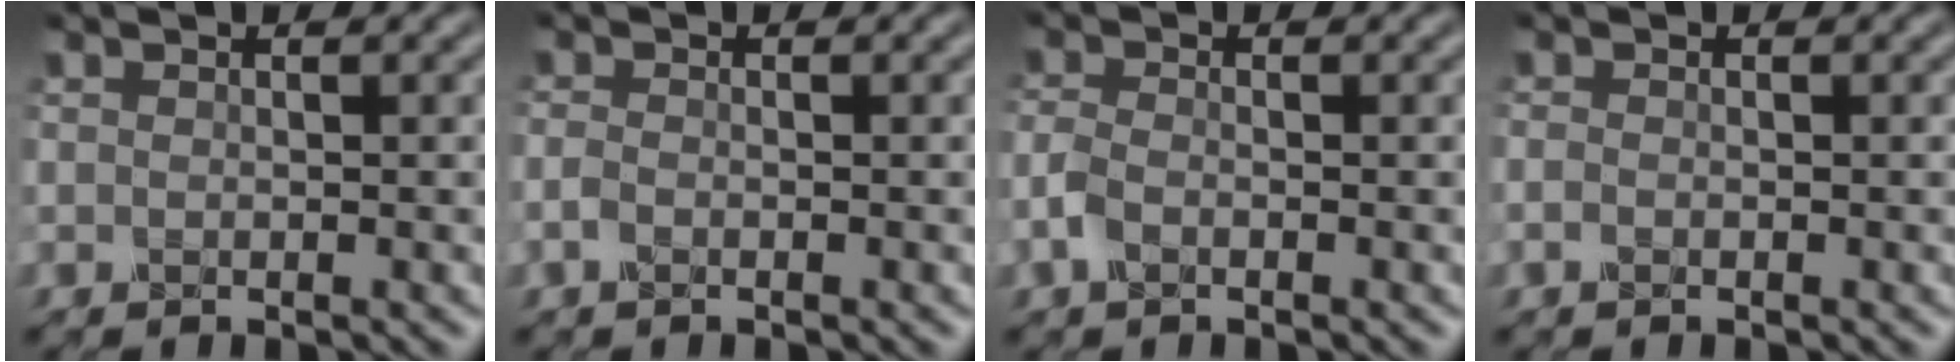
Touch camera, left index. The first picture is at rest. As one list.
[{"total": 1.1, "force": [-0.7, 0.5, 0.8], "torque": [-0.020, -0.001, -0.017]}, {"total": 2.1, "force": [-1.1, 1.1, 1.4], "torque": [-0.035, 0.000, -0.029]}, {"total": 0.7, "force": [-0.4, 0.3, 0.5], "torque": [-0.012, -0.003, -0.010]}]